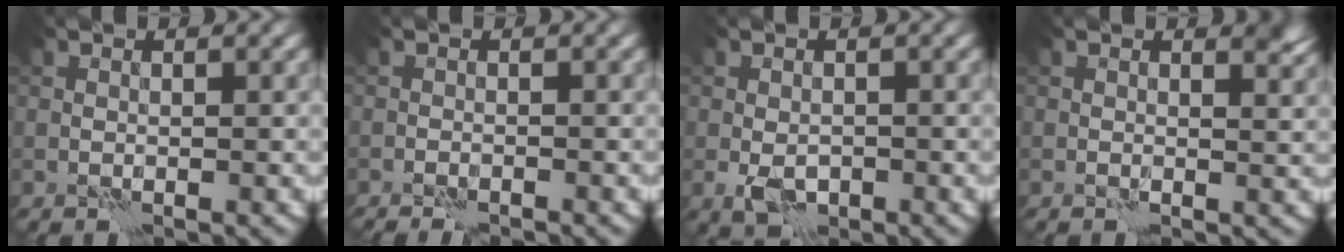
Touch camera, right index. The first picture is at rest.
{"total": 2.3, "force": [-2.1, 0.4, 0.8], "torque": [-0.012, 0.006, -0.033]}
{"total": 2.5, "force": [-0.8, 1.6, 1.8], "torque": [-0.034, -0.005, -0.014]}
{"total": 1.6, "force": [1.1, 0.5, 1.0], "torque": [-0.007, -0.005, 0.018]}